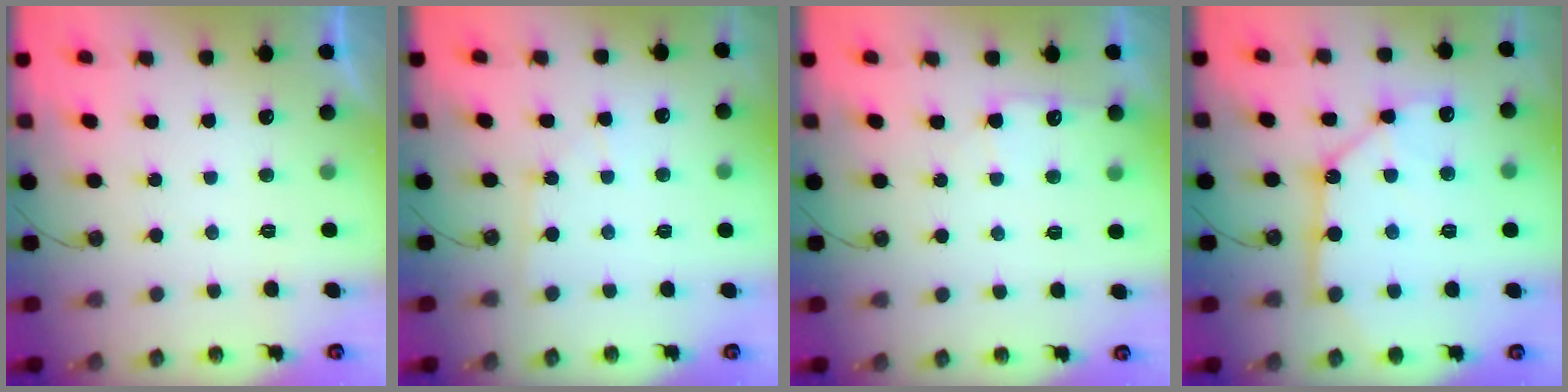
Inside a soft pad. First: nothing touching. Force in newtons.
{"total": 3.9, "press": 3.9, "slide": 0.5}
{"total": 7.3, "press": 7.3, "slide": 0.7}
{"total": 13.9, "press": 13.8, "slide": 1.4}